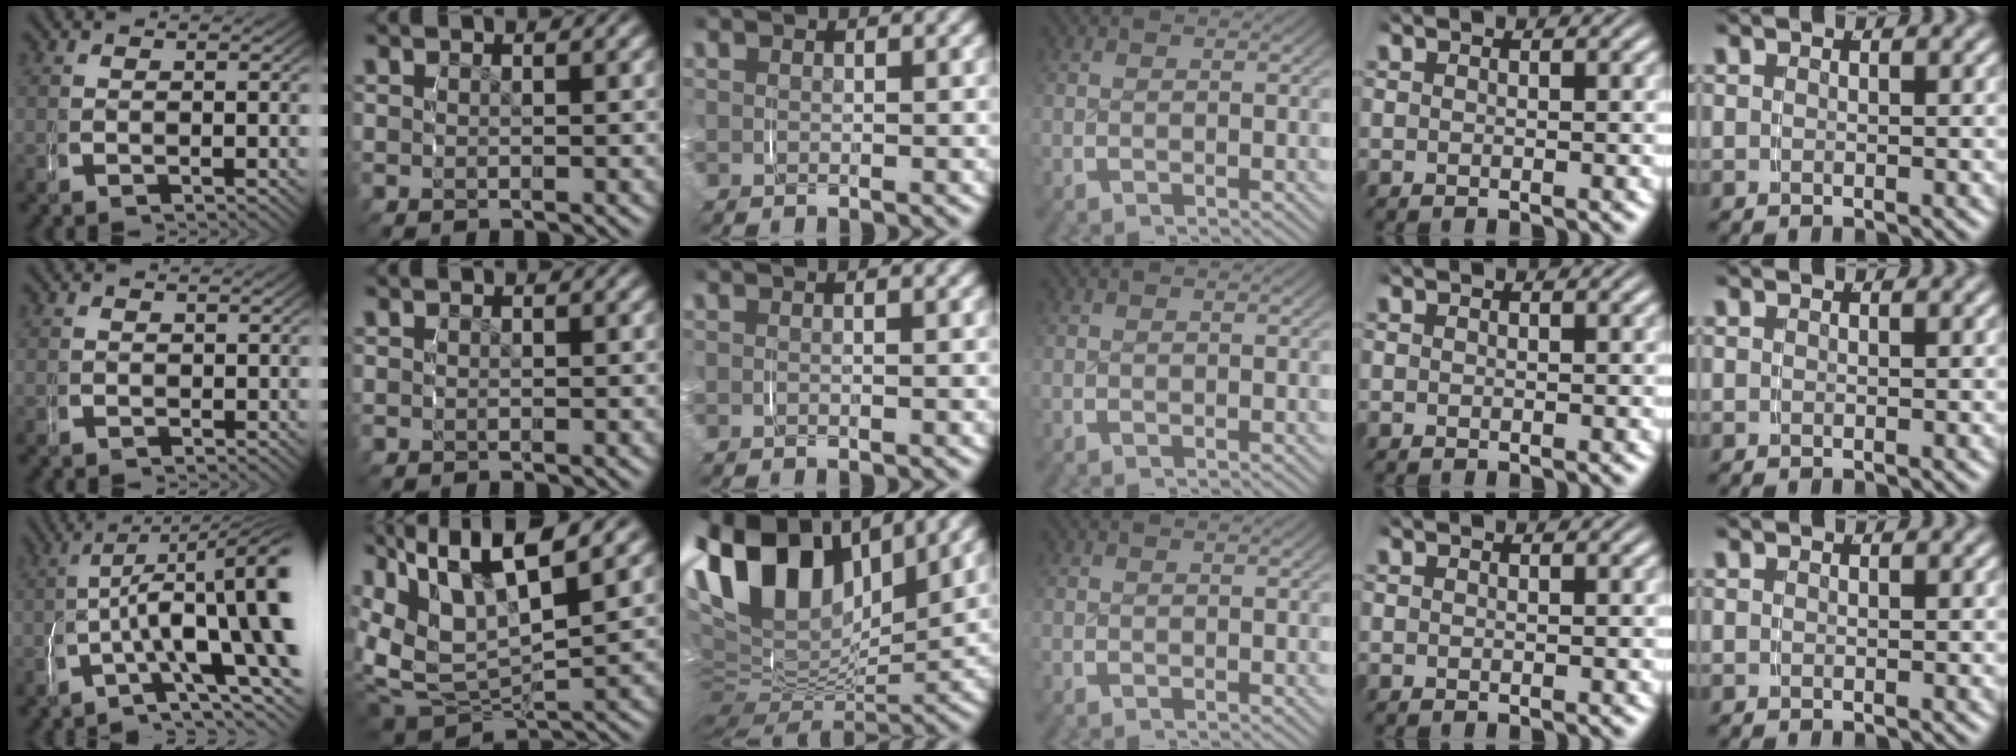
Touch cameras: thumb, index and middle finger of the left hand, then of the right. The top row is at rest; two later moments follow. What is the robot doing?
{"motion": "grasp_and_lifting", "object": "keyboard"}